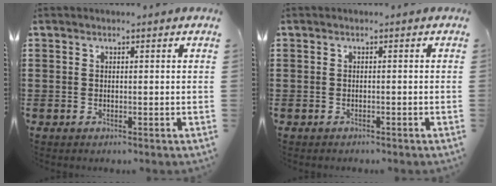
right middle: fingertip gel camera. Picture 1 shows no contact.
{"total": 0.7, "force": [-0.7, 0.0, 0.0], "torque": [-0.001, -0.001, -0.014]}